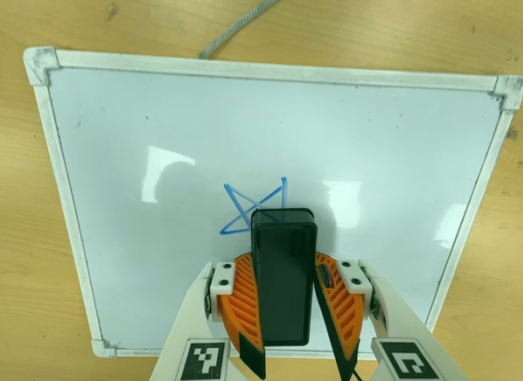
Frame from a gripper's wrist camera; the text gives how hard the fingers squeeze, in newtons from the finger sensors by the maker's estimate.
{"total": 12.2, "left": 13.1, "right": 11.4}